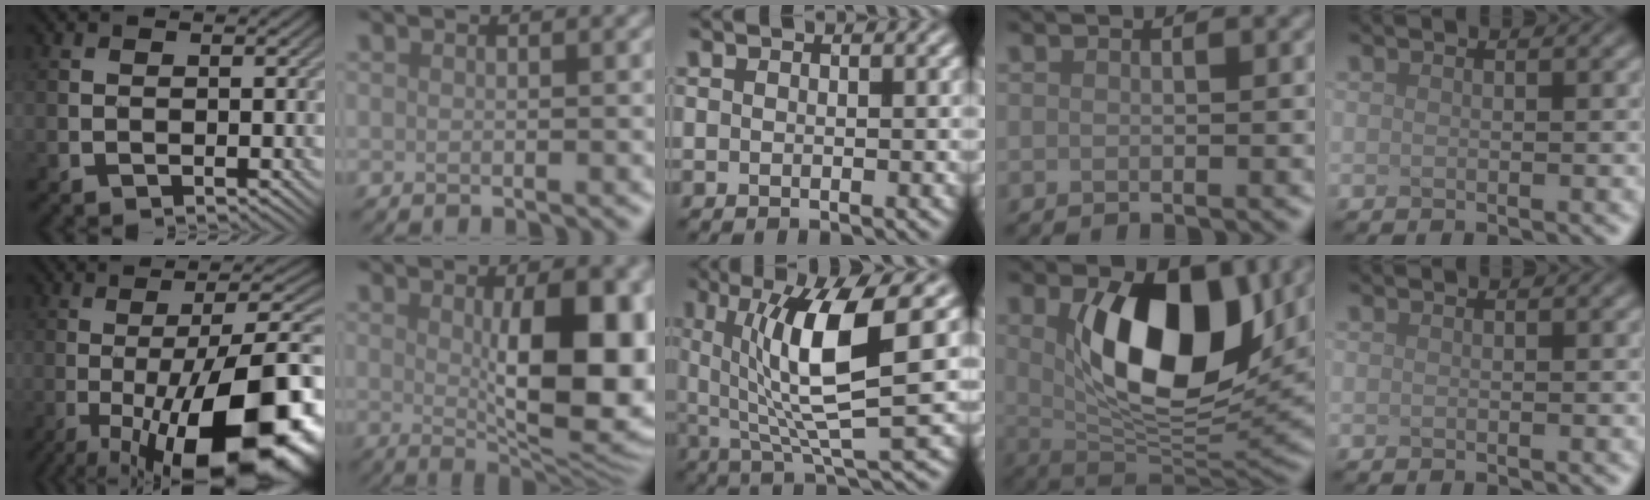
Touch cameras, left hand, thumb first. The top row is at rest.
{"thumb": {"total": 20.5, "force": [-8.0, 6.5, 17.8], "torque": [-0.228, 0.003, -0.126]}, "index": {"total": 11.2, "force": [0.2, 3.9, 10.5], "torque": [-0.130, -0.007, 0.012]}, "middle": {"total": 9.3, "force": [1.6, 2.1, 8.9], "torque": [-0.156, -0.010, 0.040]}, "ring": {"total": 11.2, "force": [2.5, 6.0, 9.2], "torque": [-0.152, -0.013, 0.050]}}